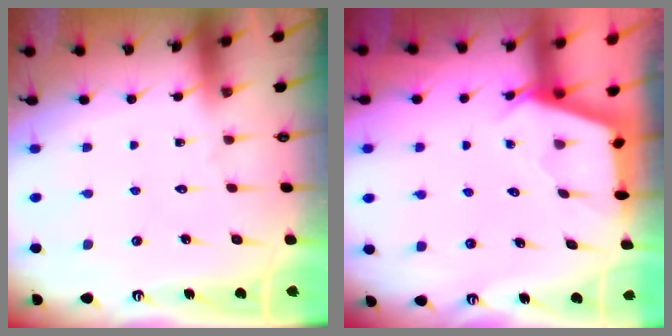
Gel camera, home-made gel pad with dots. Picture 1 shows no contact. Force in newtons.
{"total": 2.7, "press": 2.7, "slide": 0.3}